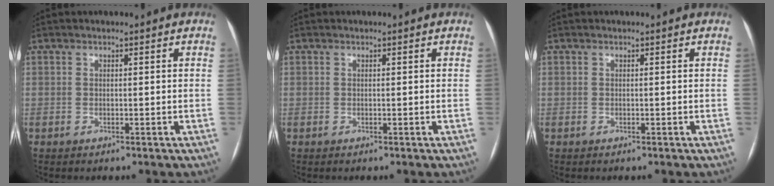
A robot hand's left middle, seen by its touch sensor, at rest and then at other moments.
{"total": 0.0}
{"total": 0.0}